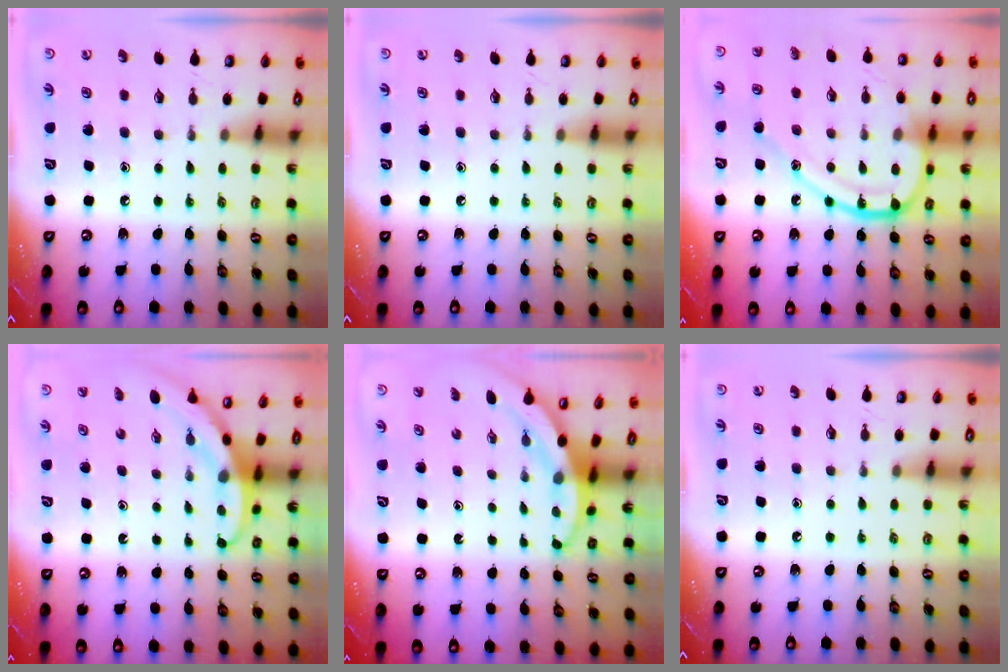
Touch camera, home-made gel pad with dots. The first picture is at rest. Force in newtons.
{"total": 0.0}
{"total": 17.7, "press": 17.7, "slide": 1.3}
{"total": 3.8, "press": 3.8, "slide": 0.2}
{"total": 3.6, "press": 3.6, "slide": 0.2}
{"total": 0.0}